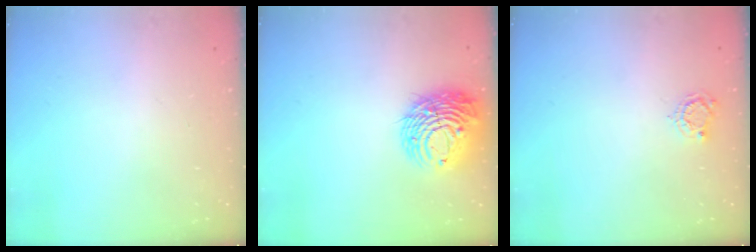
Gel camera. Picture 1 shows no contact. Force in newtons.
{"total": 13.2, "press": 13.1, "slide": 1.5}
{"total": 4.6, "press": 4.5, "slide": 0.5}